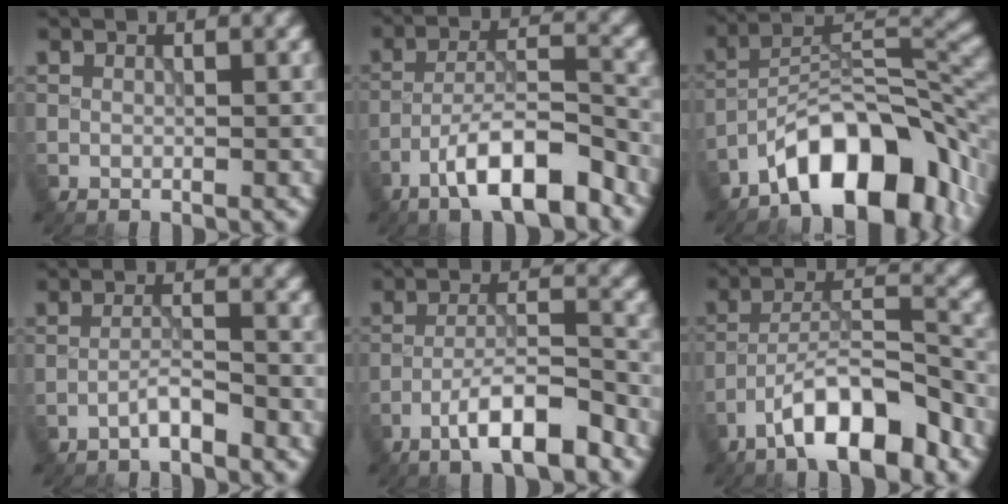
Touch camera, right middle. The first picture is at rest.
{"total": 8.4, "force": [-5.3, 2.2, 6.1], "torque": [-0.097, 0.010, -0.092]}
{"total": 11.6, "force": [-7.1, 4.8, 7.9], "torque": [-0.106, 0.013, -0.135]}
{"total": 1.9, "force": [-1.5, 0.2, 1.2], "torque": [-0.017, 0.010, -0.033]}
{"total": 6.6, "force": [-4.2, 1.3, 4.9], "torque": [-0.078, 0.009, -0.076]}
{"total": 8.5, "force": [-5.6, 2.3, 6.0], "torque": [-0.090, 0.015, -0.098]}